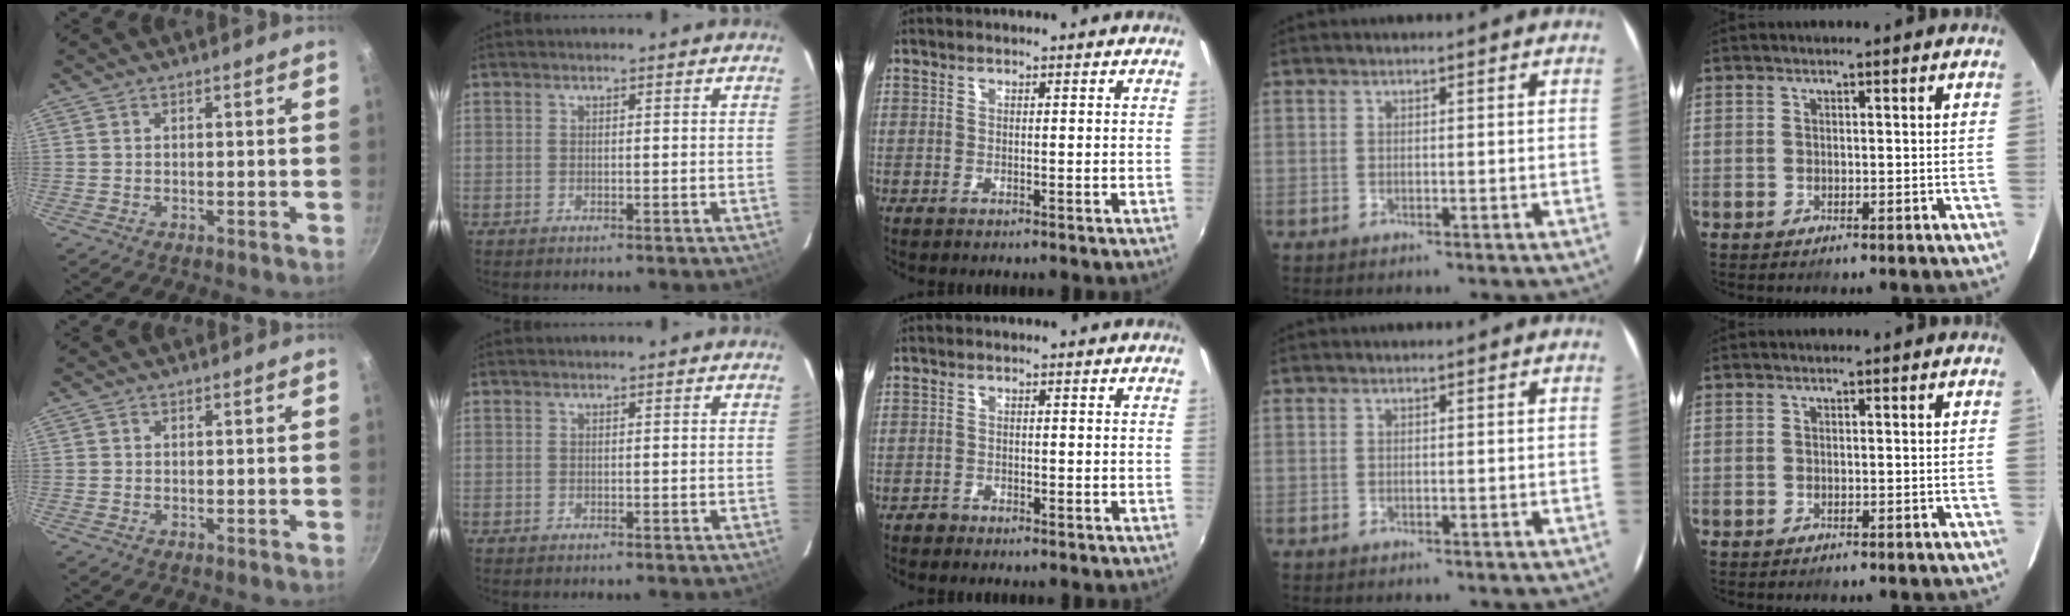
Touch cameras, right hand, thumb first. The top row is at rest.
{"middle": {"total": 0.9, "force": [-0.8, 0.4, 0.0], "torque": [-0.001, -0.002, -0.017]}}